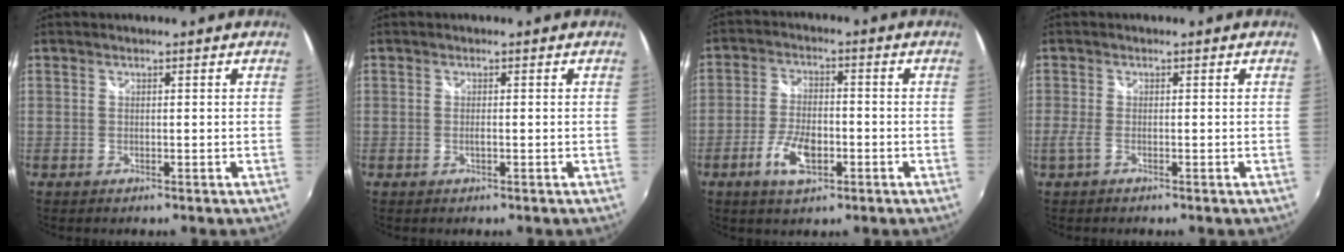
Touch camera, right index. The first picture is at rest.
{"total": 0.6, "force": [-0.1, 0.1, 0.6], "torque": [-0.012, 0.002, -0.002]}
{"total": 7.4, "force": [-3.2, 3.4, 5.7], "torque": [-0.123, 0.000, -0.055]}
{"total": 1.9, "force": [-1.0, 0.4, 1.6], "torque": [-0.035, -0.006, -0.021]}